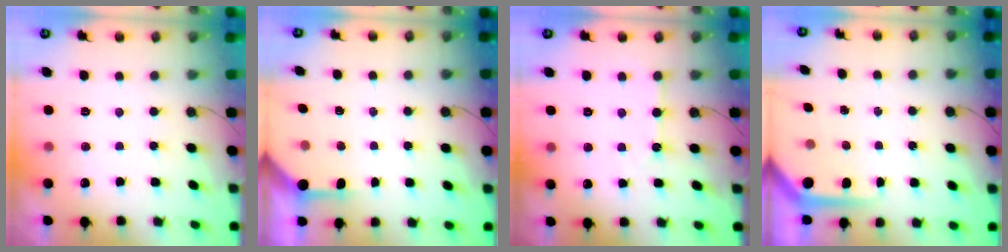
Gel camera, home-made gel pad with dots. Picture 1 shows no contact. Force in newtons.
{"total": 3.2, "press": 3.2, "slide": 0.4}
{"total": 2.7, "press": 2.7, "slide": 0.5}
{"total": 5.2, "press": 5.1, "slide": 0.5}